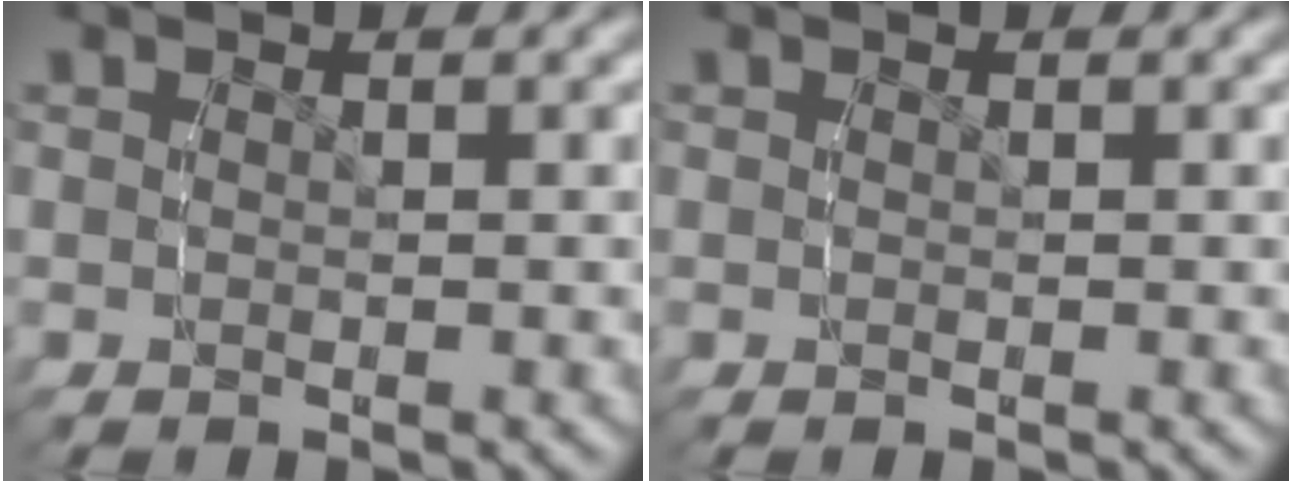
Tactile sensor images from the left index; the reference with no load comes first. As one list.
[{"total": 0.0}]